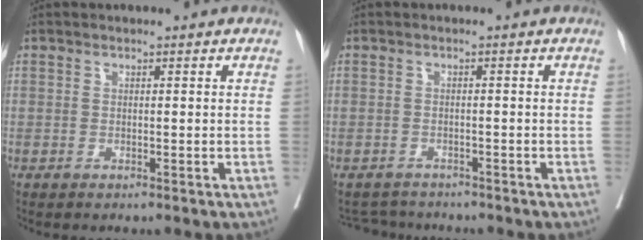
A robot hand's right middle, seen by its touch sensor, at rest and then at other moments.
{"total": 3.6, "force": [-3.5, 0.9, -0.4], "torque": [0.009, -0.005, -0.056]}